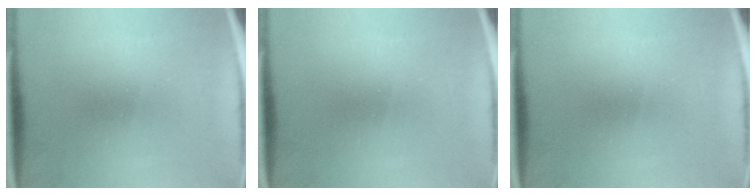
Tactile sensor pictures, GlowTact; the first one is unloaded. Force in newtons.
{"total": 0.0}
{"total": 0.0}